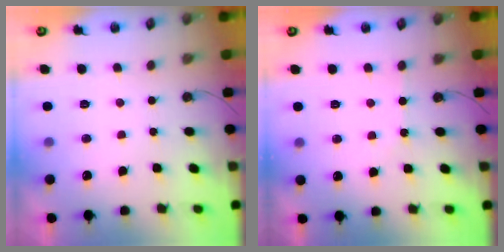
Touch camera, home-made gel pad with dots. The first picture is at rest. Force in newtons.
{"total": 2.4, "press": 2.4, "slide": 0.4}